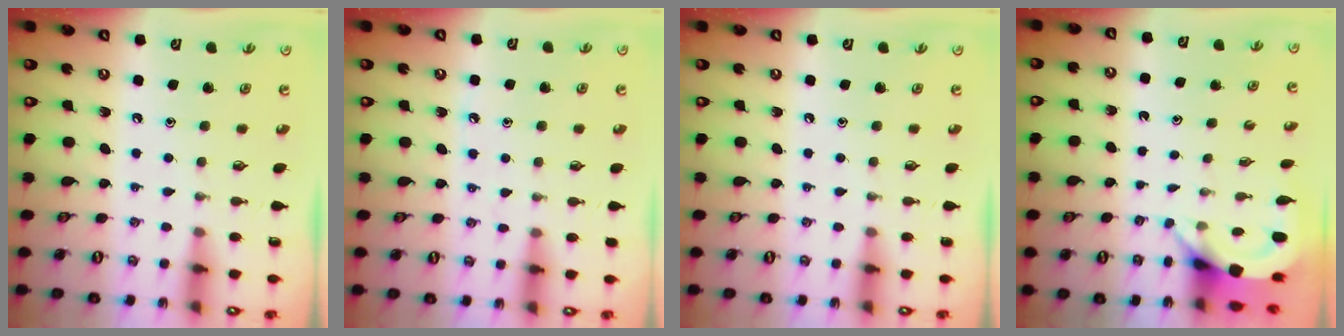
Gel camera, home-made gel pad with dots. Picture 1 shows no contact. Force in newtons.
{"total": 5.9, "press": 5.9, "slide": 0.8}
{"total": 0.0}
{"total": 3.7, "press": 3.7, "slide": 0.3}